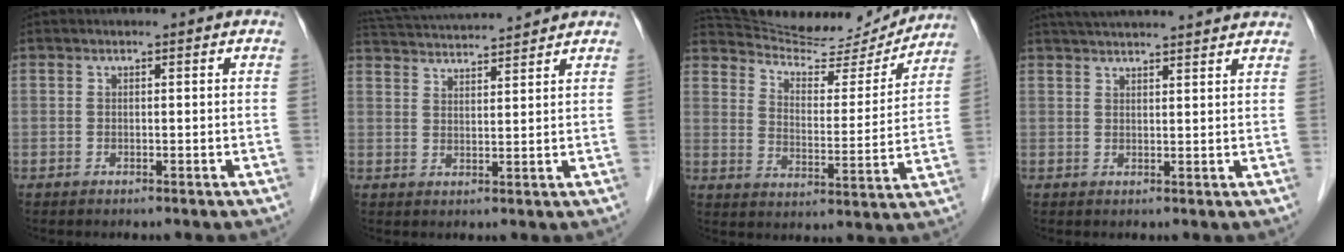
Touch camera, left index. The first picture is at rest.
{"total": 11.8, "force": [11.2, 0.2, 3.9], "torque": [-0.084, 0.028, 0.173]}
{"total": 17.3, "force": [16.7, 3.2, 3.4], "torque": [-0.052, -0.022, 0.237]}
{"total": 15.1, "force": [13.8, 0.7, 5.9], "torque": [-0.097, 0.035, 0.185]}